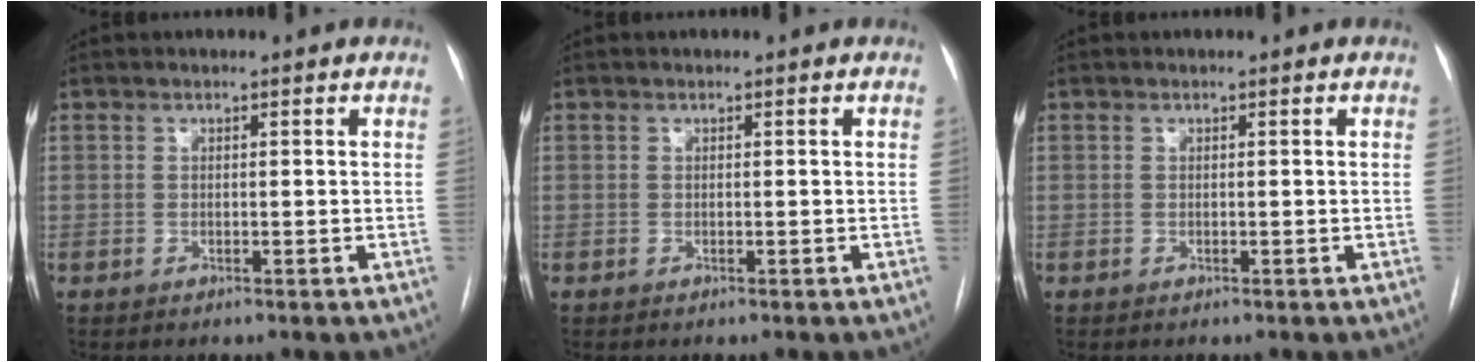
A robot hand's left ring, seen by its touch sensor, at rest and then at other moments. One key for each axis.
{"total": 0.0}
{"total": 0.0}